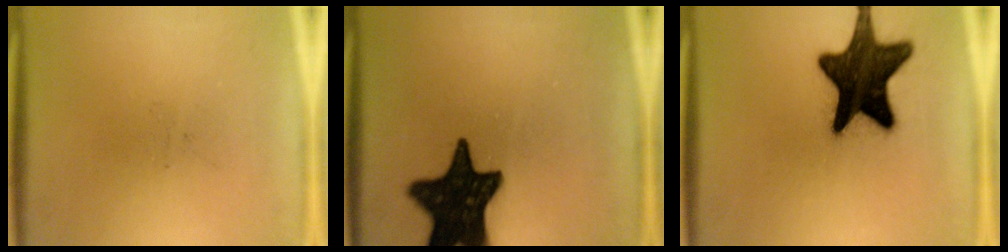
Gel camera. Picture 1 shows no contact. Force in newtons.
{"total": 18.1}
{"total": 17.6}